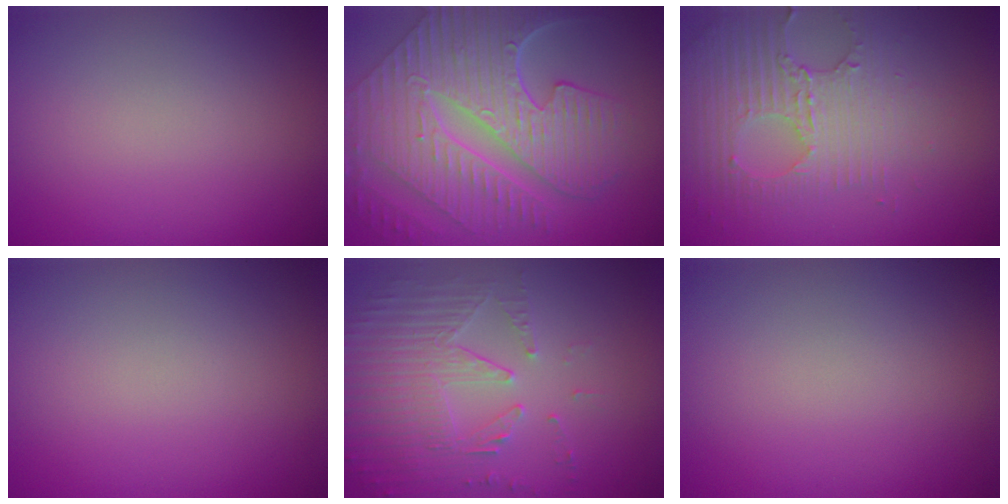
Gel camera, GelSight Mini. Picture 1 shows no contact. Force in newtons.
{"total": 10.2, "press": 6.9, "slide": 7.4}
{"total": 3.8, "press": 3.7, "slide": 0.8}
{"total": 0.0}
{"total": 5.8, "press": 3.7, "slide": 4.4}
{"total": 0.0}